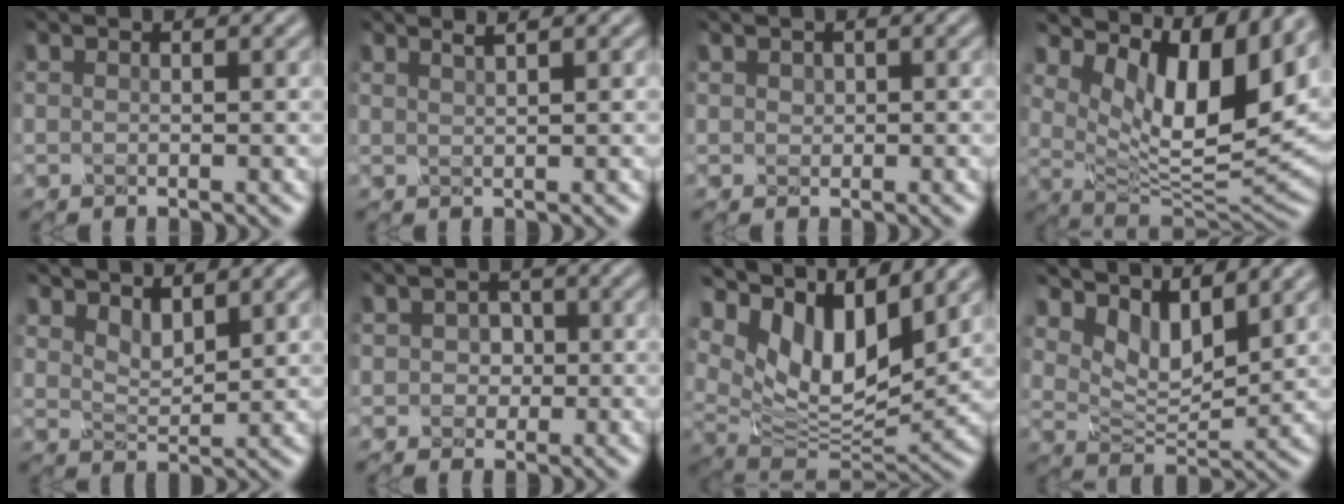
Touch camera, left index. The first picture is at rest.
{"total": 1.6, "force": [1.1, 0.3, 1.0], "torque": [-0.015, 0.006, 0.006]}
{"total": 0.9, "force": [0.2, 0.7, 0.5], "torque": [-0.021, -0.001, 0.014]}
{"total": 13.9, "force": [4.8, 6.7, 11.2], "torque": [-0.219, 0.018, 0.082]}
{"total": 4.6, "force": [2.8, 2.1, 2.9], "torque": [-0.068, -0.001, 0.037]}
{"total": 3.1, "force": [-0.6, 2.7, 1.4], "torque": [-0.056, 0.008, -0.006]}
{"total": 12.1, "force": [3.4, 6.1, 9.8], "torque": [-0.196, 0.021, 0.056]}
{"total": 7.8, "force": [3.8, 3.6, 5.8], "torque": [-0.125, -0.002, 0.070]}